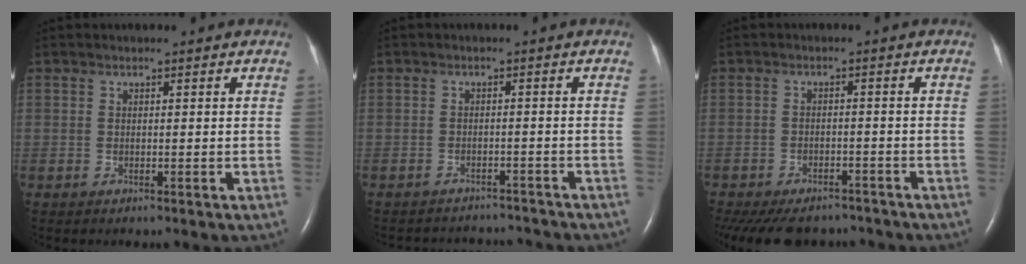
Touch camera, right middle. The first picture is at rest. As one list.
[{"total": 8.9, "force": [-8.6, 2.1, 1.0], "torque": [-0.021, 0.009, -0.102]}, {"total": 14.8, "force": [-12.3, 6.5, 5.0], "torque": [-0.135, -0.011, -0.161]}]